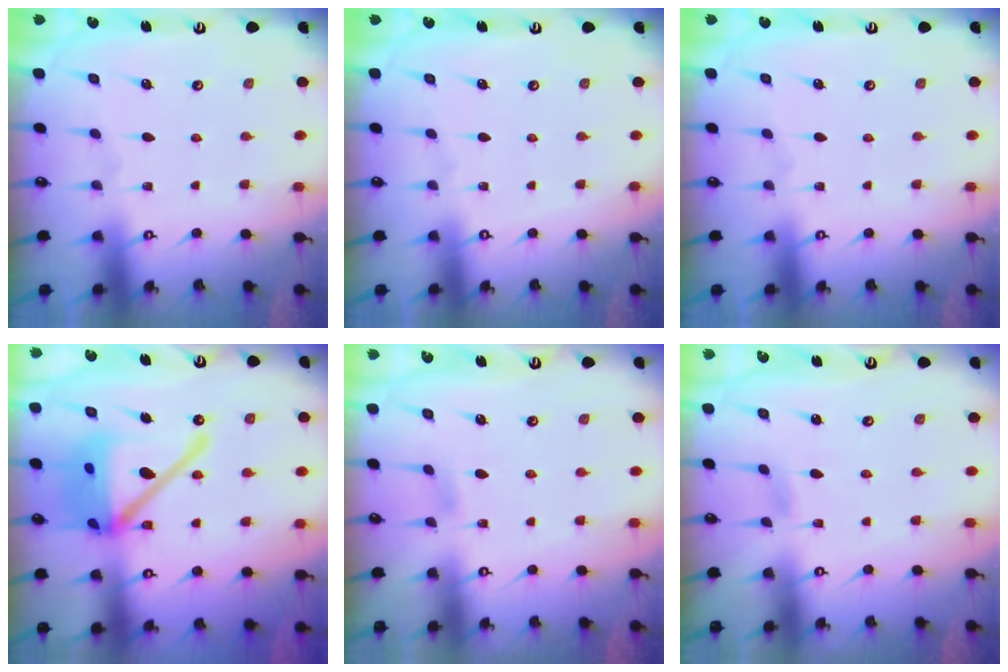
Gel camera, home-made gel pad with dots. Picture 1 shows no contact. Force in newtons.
{"total": 0.0}
{"total": 0.0}
{"total": 20.2, "press": 20.0, "slide": 2.8}
{"total": 3.5, "press": 3.4, "slide": 0.6}
{"total": 3.2, "press": 3.2, "slide": 0.4}